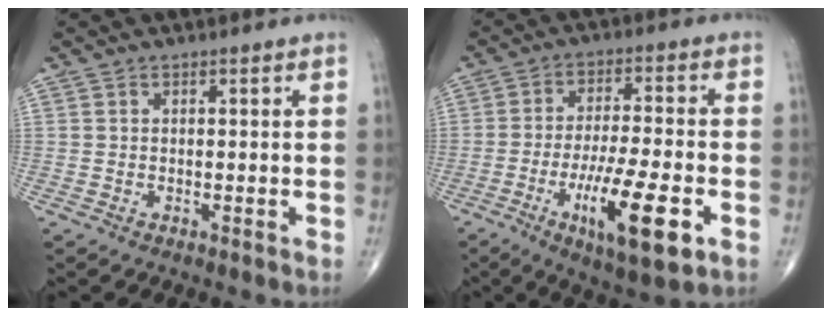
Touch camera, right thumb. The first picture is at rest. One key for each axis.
{"total": 14.7, "fx": -5.5, "fy": 3.5, "fz": 13.2, "tx": -0.233, "ty": 0.002, "tz": -0.086}